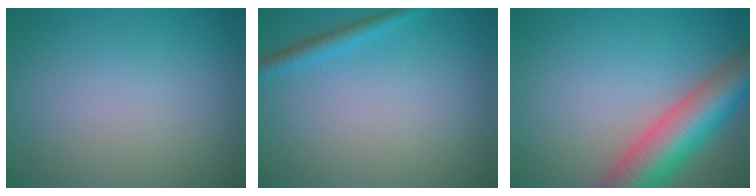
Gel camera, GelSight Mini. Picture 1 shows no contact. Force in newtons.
{"total": 2.3, "press": 2.3, "slide": 0.0}
{"total": 9.1, "press": 9.1, "slide": 0.5}